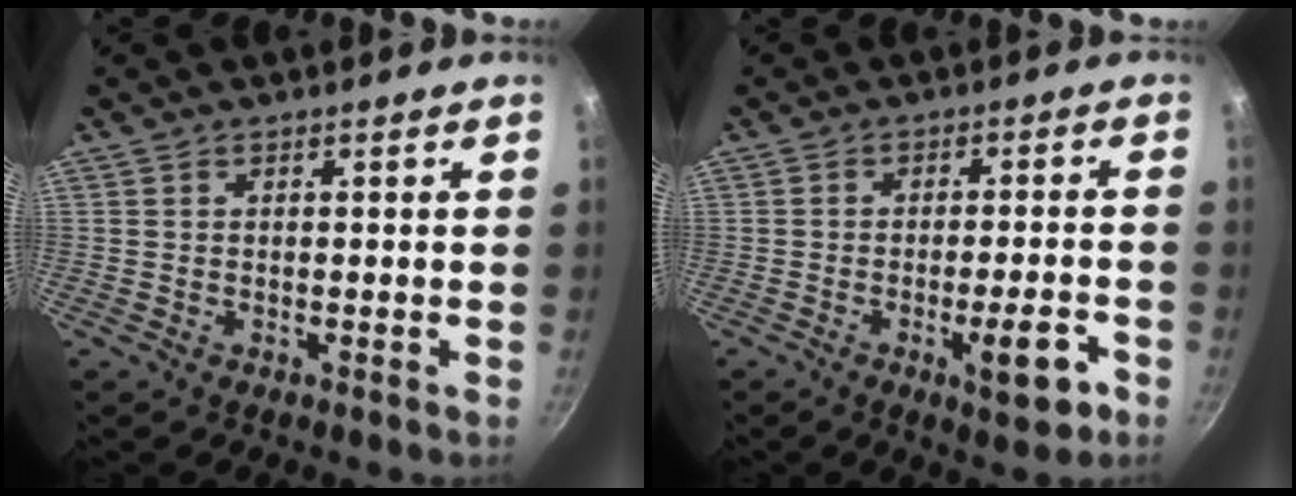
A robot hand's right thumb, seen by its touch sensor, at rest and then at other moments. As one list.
[{"total": 7.9, "force": [-3.5, 2.2, 6.7], "torque": [-0.079, 0.020, -0.044]}]